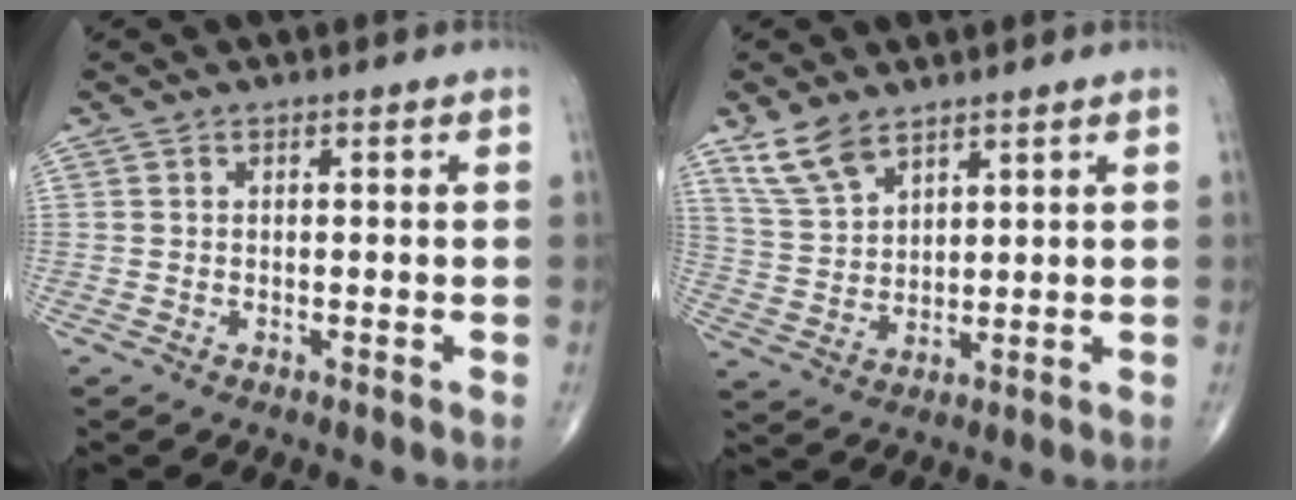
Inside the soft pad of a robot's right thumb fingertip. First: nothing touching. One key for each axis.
{"total": 7.5, "fx": 5.4, "fy": 3.7, "fz": 3.8, "tx": -0.065, "ty": -0.020, "tz": 0.115}